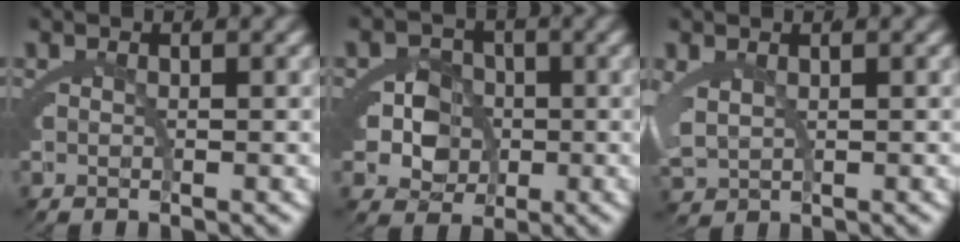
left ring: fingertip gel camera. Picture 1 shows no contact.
{"total": 7.4, "force": [-1.1, 6.2, 3.9], "torque": [-0.074, -0.041, -0.012]}
{"total": 2.7, "force": [0.7, 2.0, 1.6], "torque": [-0.062, -0.018, 0.031]}